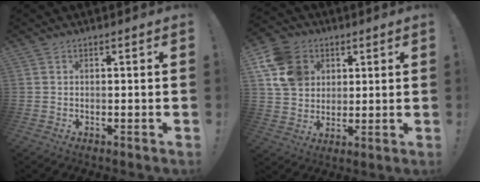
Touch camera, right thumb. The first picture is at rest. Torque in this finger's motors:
{"motor_torque": [0.59, 2.07, 0.81, 0.29, 0.13]}